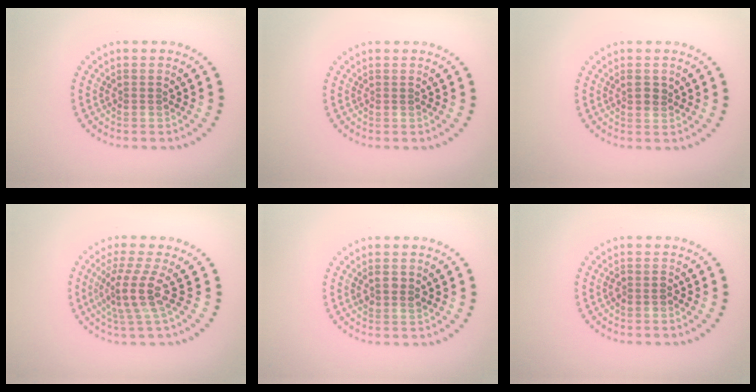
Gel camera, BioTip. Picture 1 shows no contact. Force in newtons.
{"total": 0.0}
{"total": 1.4, "press": 1.4, "slide": 0.3}
{"total": 3.7, "press": 2.8, "slide": 2.5}
{"total": 1.5, "press": 1.5, "slide": 0.3}
{"total": 1.1, "press": 1.0, "slide": 0.5}